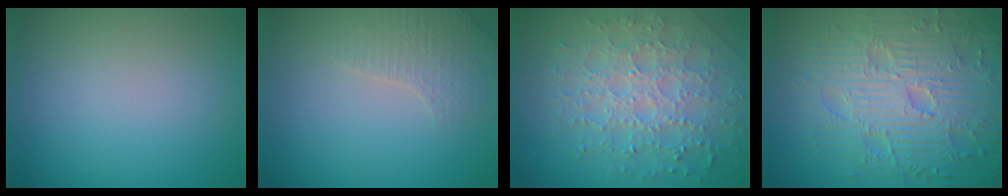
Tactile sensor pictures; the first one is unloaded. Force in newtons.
{"total": 2.6, "press": 2.5, "slide": 0.5}
{"total": 7.6, "press": 5.4, "slide": 5.3}
{"total": 9.4, "press": 6.9, "slide": 6.4}